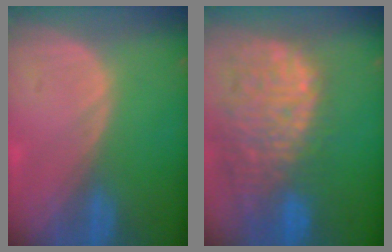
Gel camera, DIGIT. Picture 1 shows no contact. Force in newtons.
{"total": 14.2, "press": 11.8, "slide": 7.9}